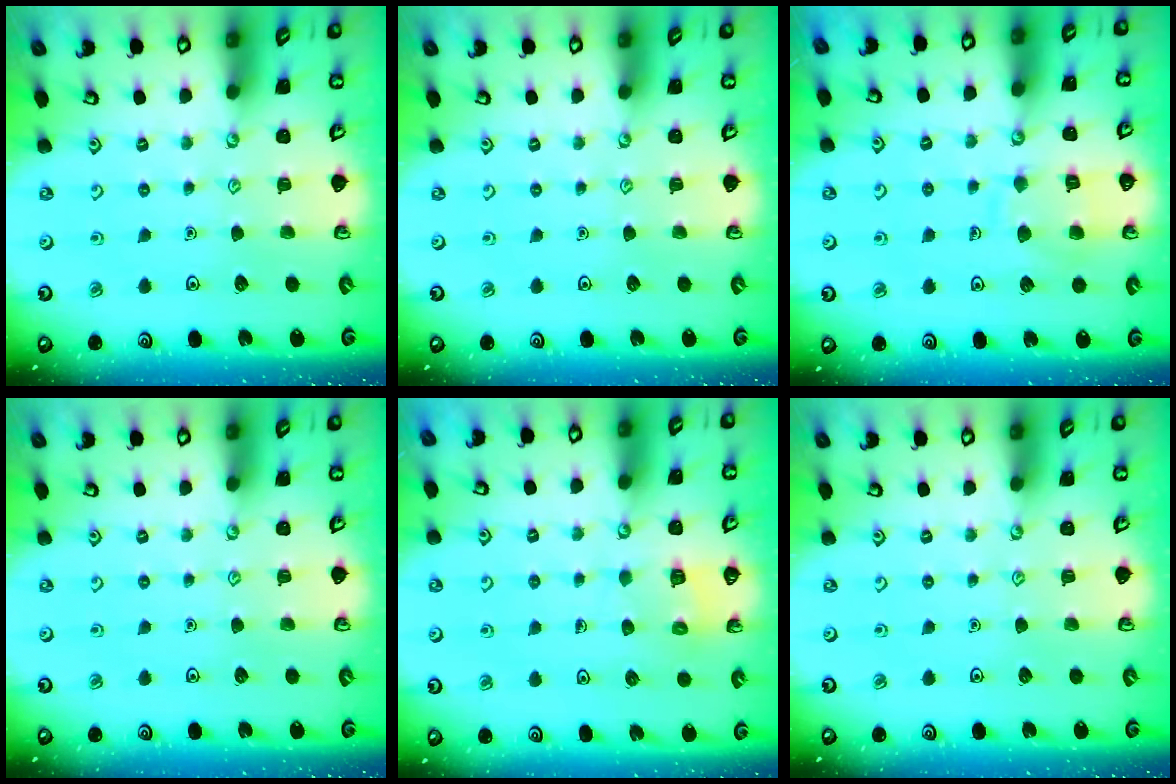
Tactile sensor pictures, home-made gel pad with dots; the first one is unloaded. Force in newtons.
{"total": 0.0}
{"total": 9.0, "press": 9.0, "slide": 0.9}
{"total": 0.0}
{"total": 5.5, "press": 5.5, "slide": 0.4}
{"total": 0.0}